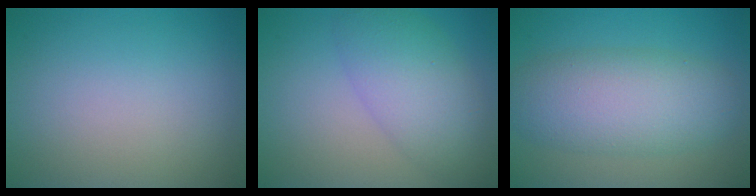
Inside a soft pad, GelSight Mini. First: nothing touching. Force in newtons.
{"total": 5.6, "press": 5.6, "slide": 0.2}
{"total": 7.0, "press": 7.0, "slide": 0.3}